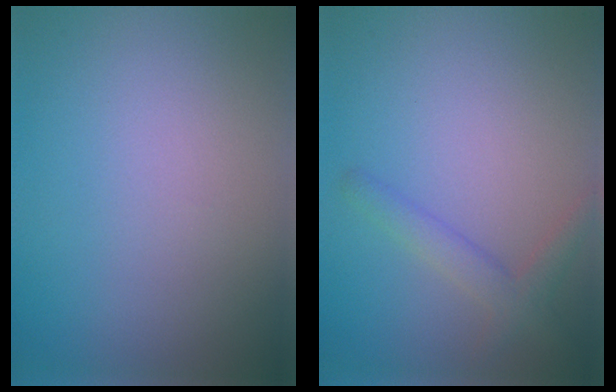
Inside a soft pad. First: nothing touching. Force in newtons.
{"total": 2.4, "press": 2.4, "slide": 0.2}